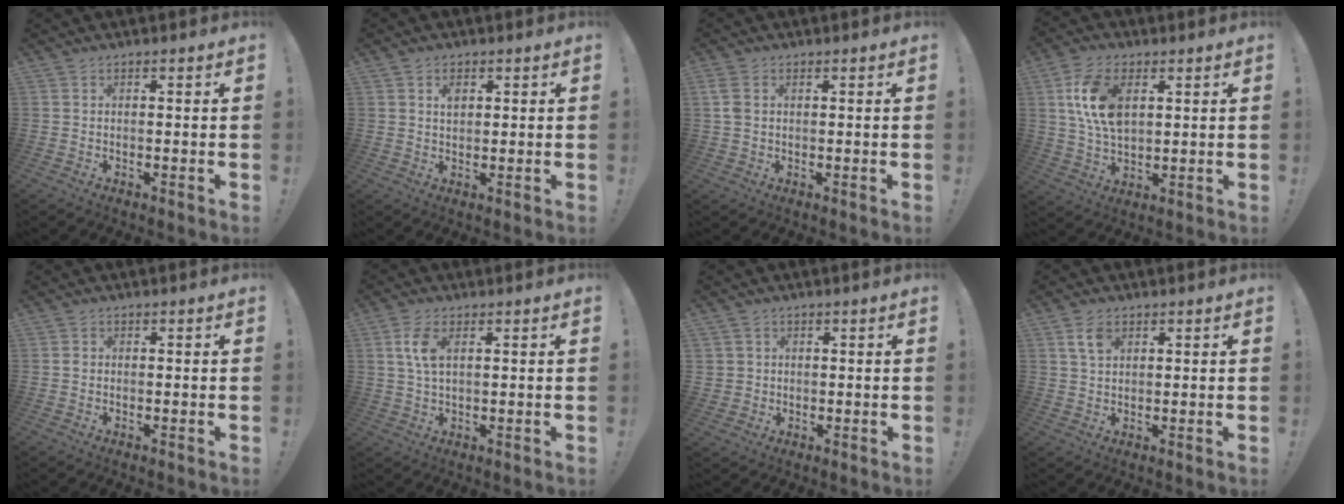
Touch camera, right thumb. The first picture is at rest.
{"total": 2.9, "force": [1.1, 2.0, 1.8], "torque": [-0.009, -0.007, 0.013]}
{"total": 3.4, "force": [1.2, 2.1, 2.4], "torque": [-0.051, -0.001, 0.021]}
{"total": 13.1, "force": [4.0, 7.8, 9.7], "torque": [-0.191, -0.005, 0.072]}
{"total": 0.6, "force": [-0.1, 0.5, 0.3], "torque": [-0.005, 0.002, -0.002]}
{"total": 6.4, "force": [1.9, 3.0, 5.3], "torque": [-0.098, -0.002, 0.031]}
{"total": 4.3, "force": [1.3, 4.0, 0.5], "torque": [0.000, -0.005, 0.027]}
{"total": 4.9, "force": [2.4, 2.8, 3.2], "torque": [-0.046, -0.005, 0.042]}